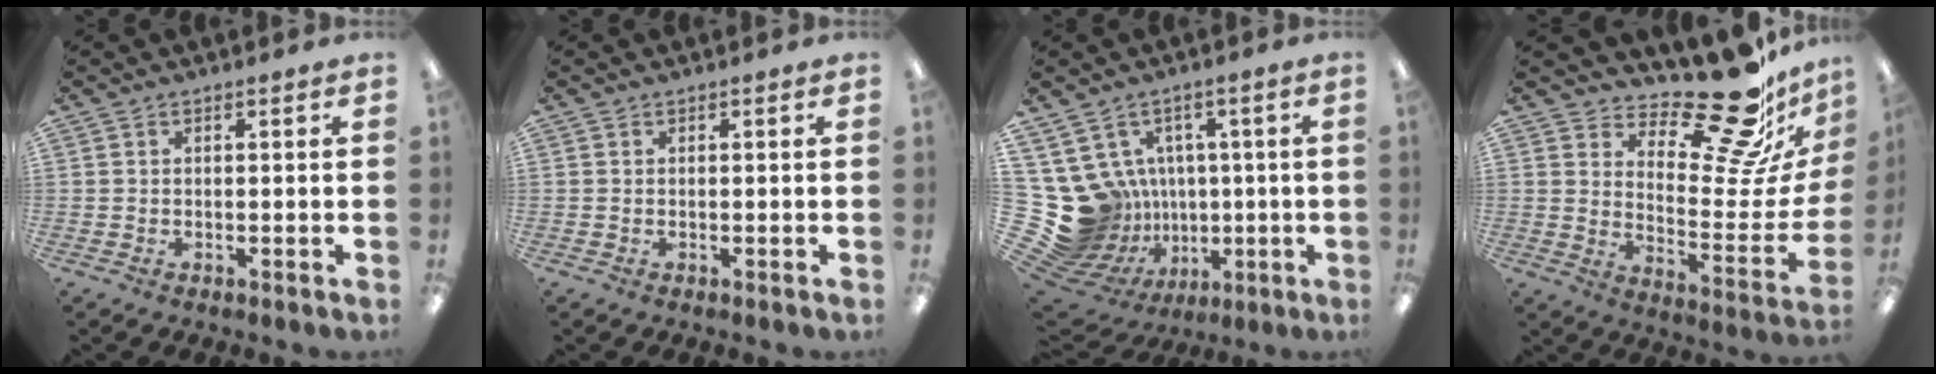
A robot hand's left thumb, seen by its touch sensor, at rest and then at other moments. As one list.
[{"total": 0.0}, {"total": 16.3, "force": [0.9, 15.3, 5.6], "torque": [-0.153, -0.022, 0.057]}, {"total": 22.9, "force": [18.2, 6.8, 12.0], "torque": [-0.144, -0.145, 0.295]}]